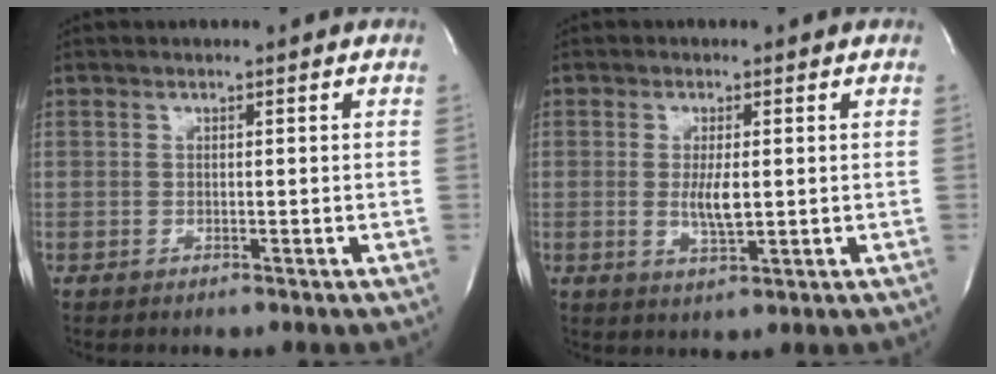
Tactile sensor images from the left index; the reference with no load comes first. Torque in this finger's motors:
{"motor_torque": [0.36, 0.22, 0.11, 0.03]}